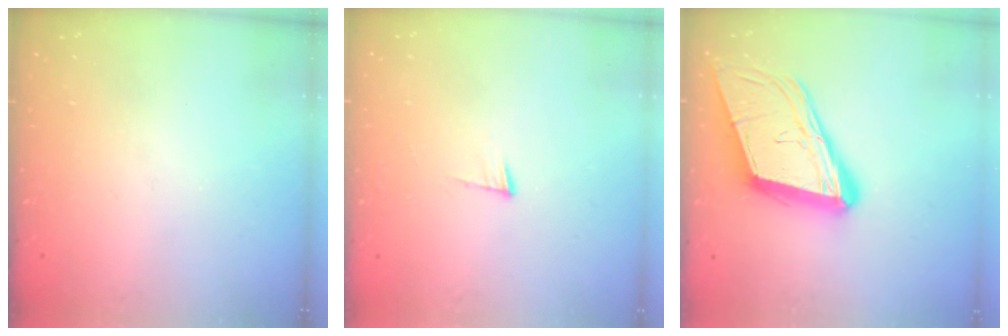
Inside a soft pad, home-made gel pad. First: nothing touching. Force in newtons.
{"total": 3.6, "press": 3.5, "slide": 0.5}
{"total": 16.6, "press": 16.1, "slide": 4.0}